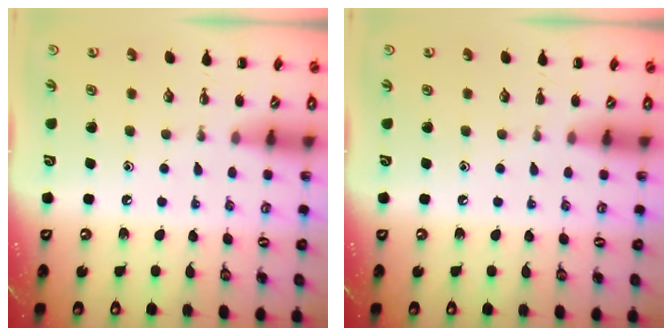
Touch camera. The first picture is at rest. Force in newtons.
{"total": 0.0}